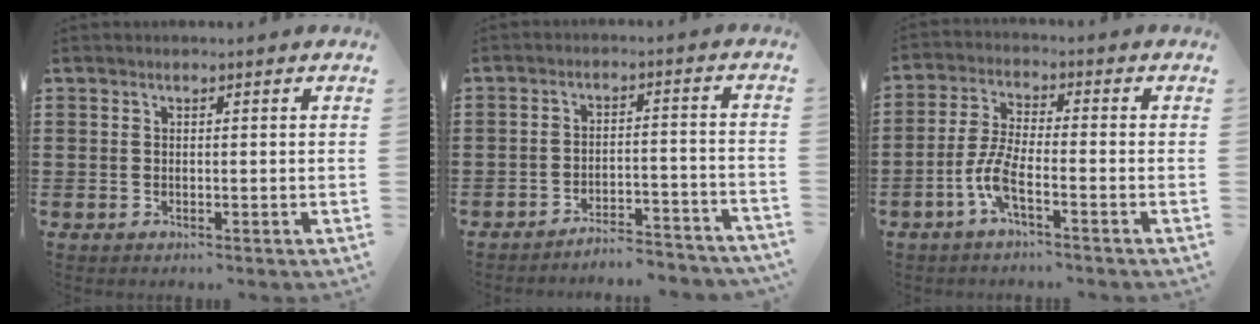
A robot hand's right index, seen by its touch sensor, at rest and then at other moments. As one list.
[{"total": 4.6, "force": [-4.5, 0.0, 0.7], "torque": [-0.016, 0.001, -0.093]}, {"total": 6.2, "force": [-3.0, 1.1, 5.3], "torque": [-0.139, -0.021, -0.064]}]